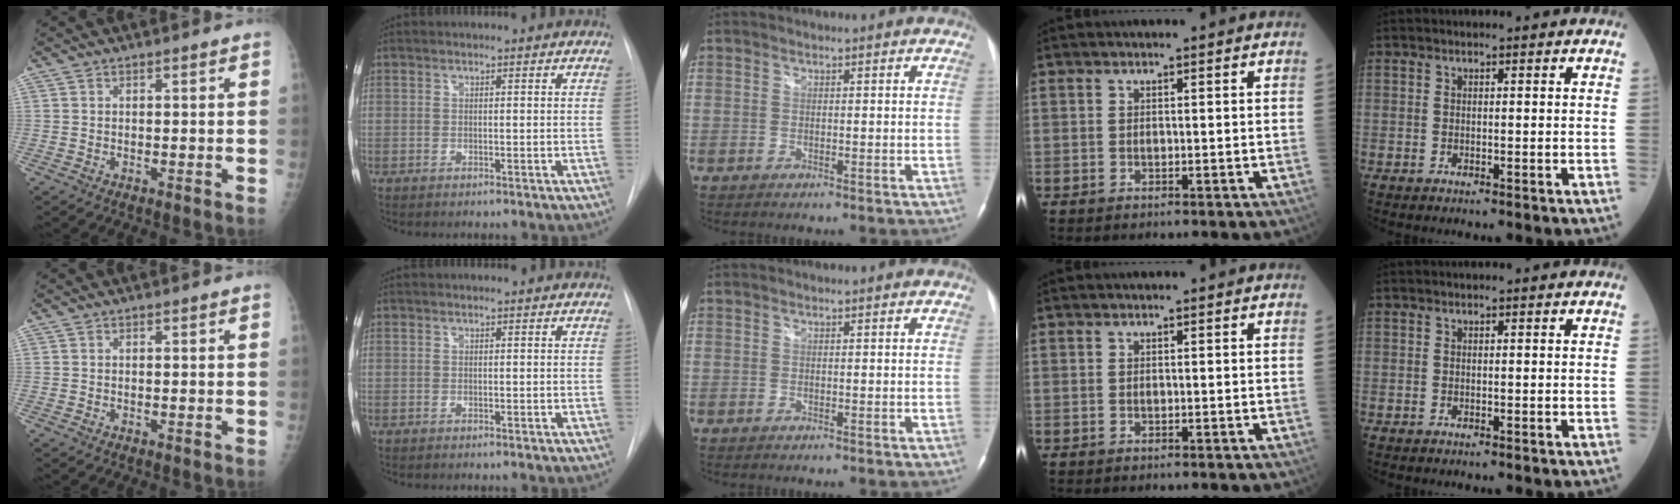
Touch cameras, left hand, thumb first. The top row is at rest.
{}